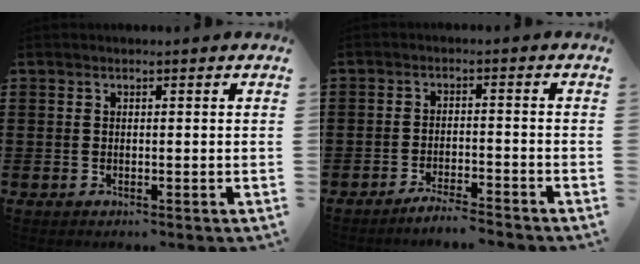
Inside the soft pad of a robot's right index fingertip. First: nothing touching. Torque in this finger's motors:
{"motor_torque": [0.18, 1.28, -1.02, -0.21]}